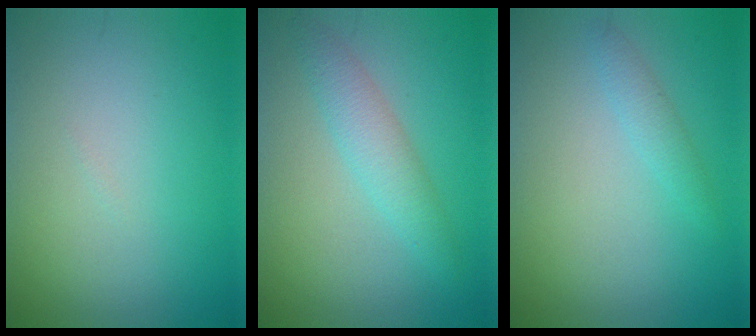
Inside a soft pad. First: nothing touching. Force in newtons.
{"total": 2.8, "press": 2.8, "slide": 0.0}
{"total": 1.3, "press": 1.3, "slide": 0.0}